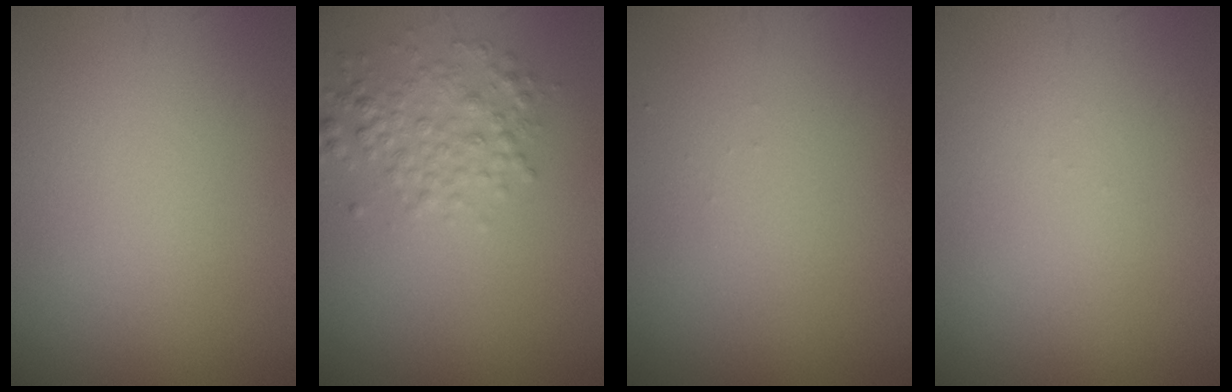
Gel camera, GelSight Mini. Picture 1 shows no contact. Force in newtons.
{"total": 2.8, "press": 2.8, "slide": 0.1}
{"total": 0.0}
{"total": 0.0}